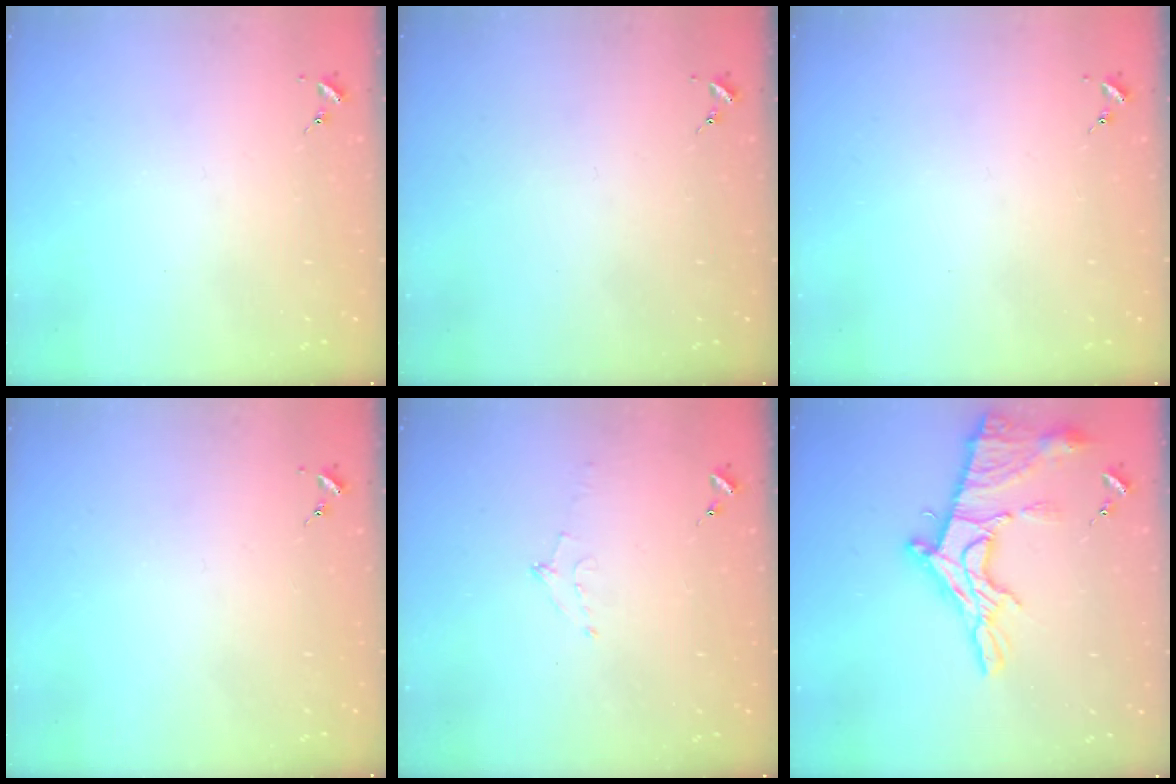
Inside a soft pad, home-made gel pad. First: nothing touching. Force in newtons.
{"total": 0.0}
{"total": 0.0}
{"total": 0.0}
{"total": 6.8, "press": 6.7, "slide": 1.0}
{"total": 18.7, "press": 18.6, "slide": 1.6}